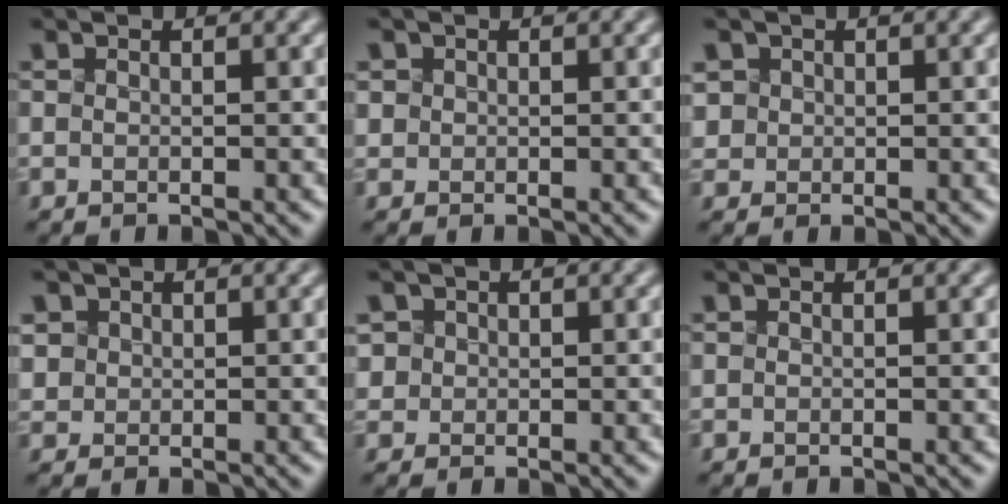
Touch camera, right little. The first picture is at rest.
{"total": 1.7, "force": [0.7, 1.5, 0.5], "torque": [-0.013, 0.009, 0.021]}
{"total": 2.5, "force": [0.9, 2.2, 0.7], "torque": [-0.022, 0.011, 0.025]}
{"total": 3.0, "force": [1.2, 2.5, 0.9], "torque": [-0.032, 0.012, 0.029]}
{"total": 2.7, "force": [0.9, 2.4, 0.8], "torque": [-0.016, 0.014, 0.021]}
{"total": 0.0}